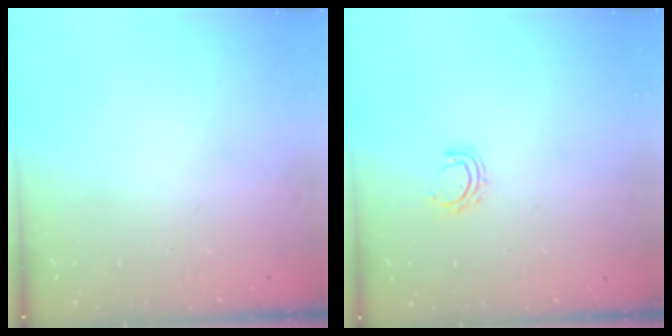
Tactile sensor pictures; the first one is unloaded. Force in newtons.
{"total": 4.4, "press": 4.2, "slide": 1.0}